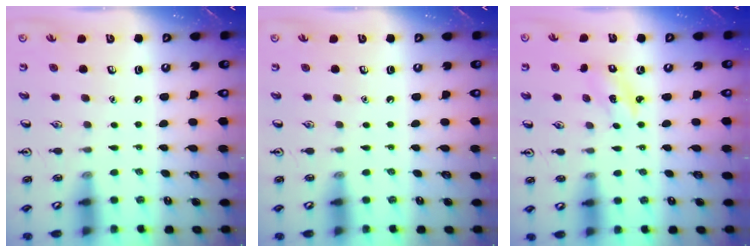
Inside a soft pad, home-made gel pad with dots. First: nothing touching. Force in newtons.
{"total": 0.0}
{"total": 2.2, "press": 2.1, "slide": 0.4}